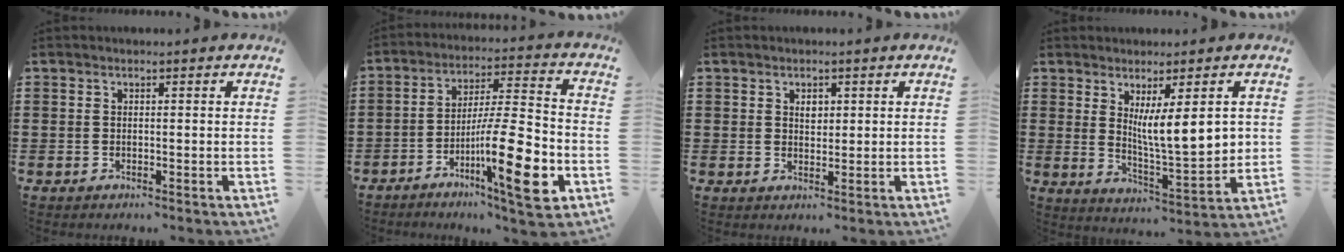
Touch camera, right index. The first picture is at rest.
{"total": 16.1, "force": [-6.2, 3.0, 14.6], "torque": [-0.236, 0.002, -0.102]}
{"total": 2.0, "force": [0.8, 1.3, 1.3], "torque": [-0.021, 0.003, 0.012]}
{"total": 8.9, "force": [2.7, 1.6, 8.4], "torque": [-0.144, -0.014, 0.044]}